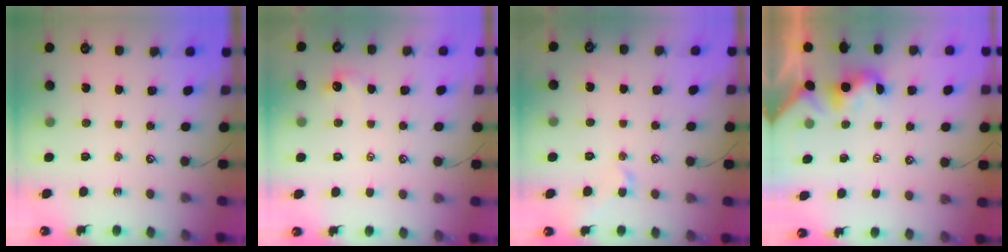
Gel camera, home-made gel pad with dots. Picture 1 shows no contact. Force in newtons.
{"total": 0.0}
{"total": 1.1, "press": 0.8, "slide": 0.7}
{"total": 2.0, "press": 2.0, "slide": 0.5}